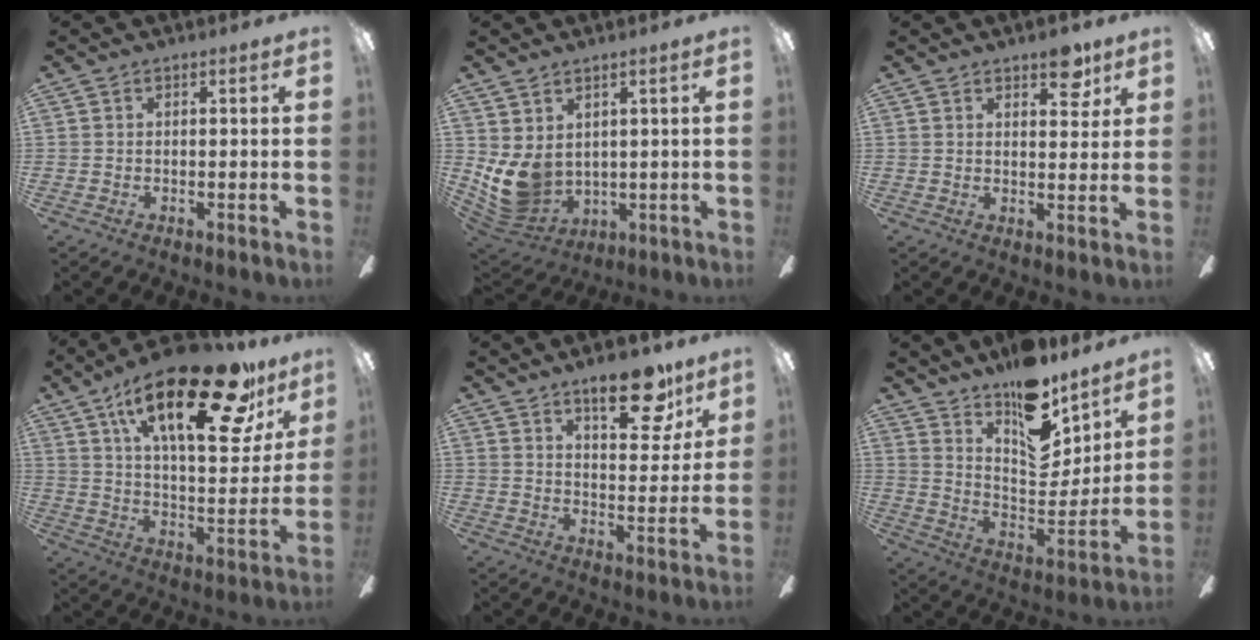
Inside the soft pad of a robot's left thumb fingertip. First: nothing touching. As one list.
[{"total": 9.6, "force": [1.8, 7.3, 5.9], "torque": [-0.145, -0.027, 0.039]}, {"total": 6.2, "force": [4.5, 2.8, 3.3], "torque": [-0.018, -0.026, 0.071]}, {"total": 27.8, "force": [16.7, 9.6, 20.1], "torque": [-0.308, -0.090, 0.272]}, {"total": 14.6, "force": [9.8, 5.7, 9.1], "torque": [-0.113, -0.049, 0.160]}, {"total": 16.9, "force": [13.2, 6.7, 8.1], "torque": [-0.116, -0.104, 0.230]}]